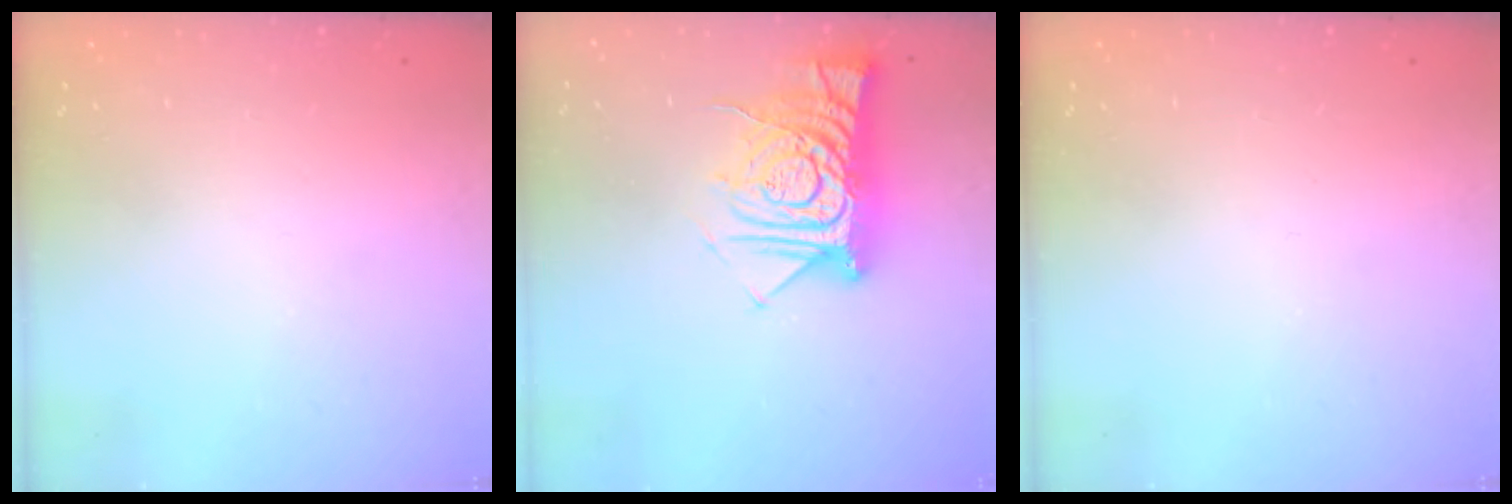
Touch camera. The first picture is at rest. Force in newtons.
{"total": 12.6, "press": 12.6, "slide": 1.1}
{"total": 0.0}